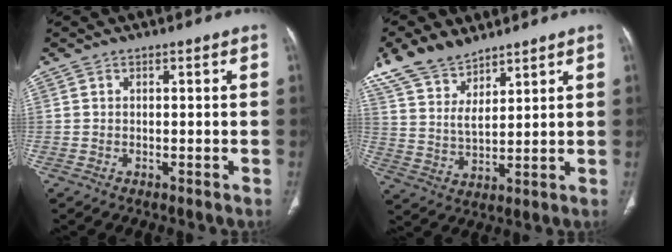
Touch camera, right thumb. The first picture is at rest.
{"total": 10.5, "force": [8.2, 4.4, 4.9], "torque": [-0.083, -0.029, 0.173]}